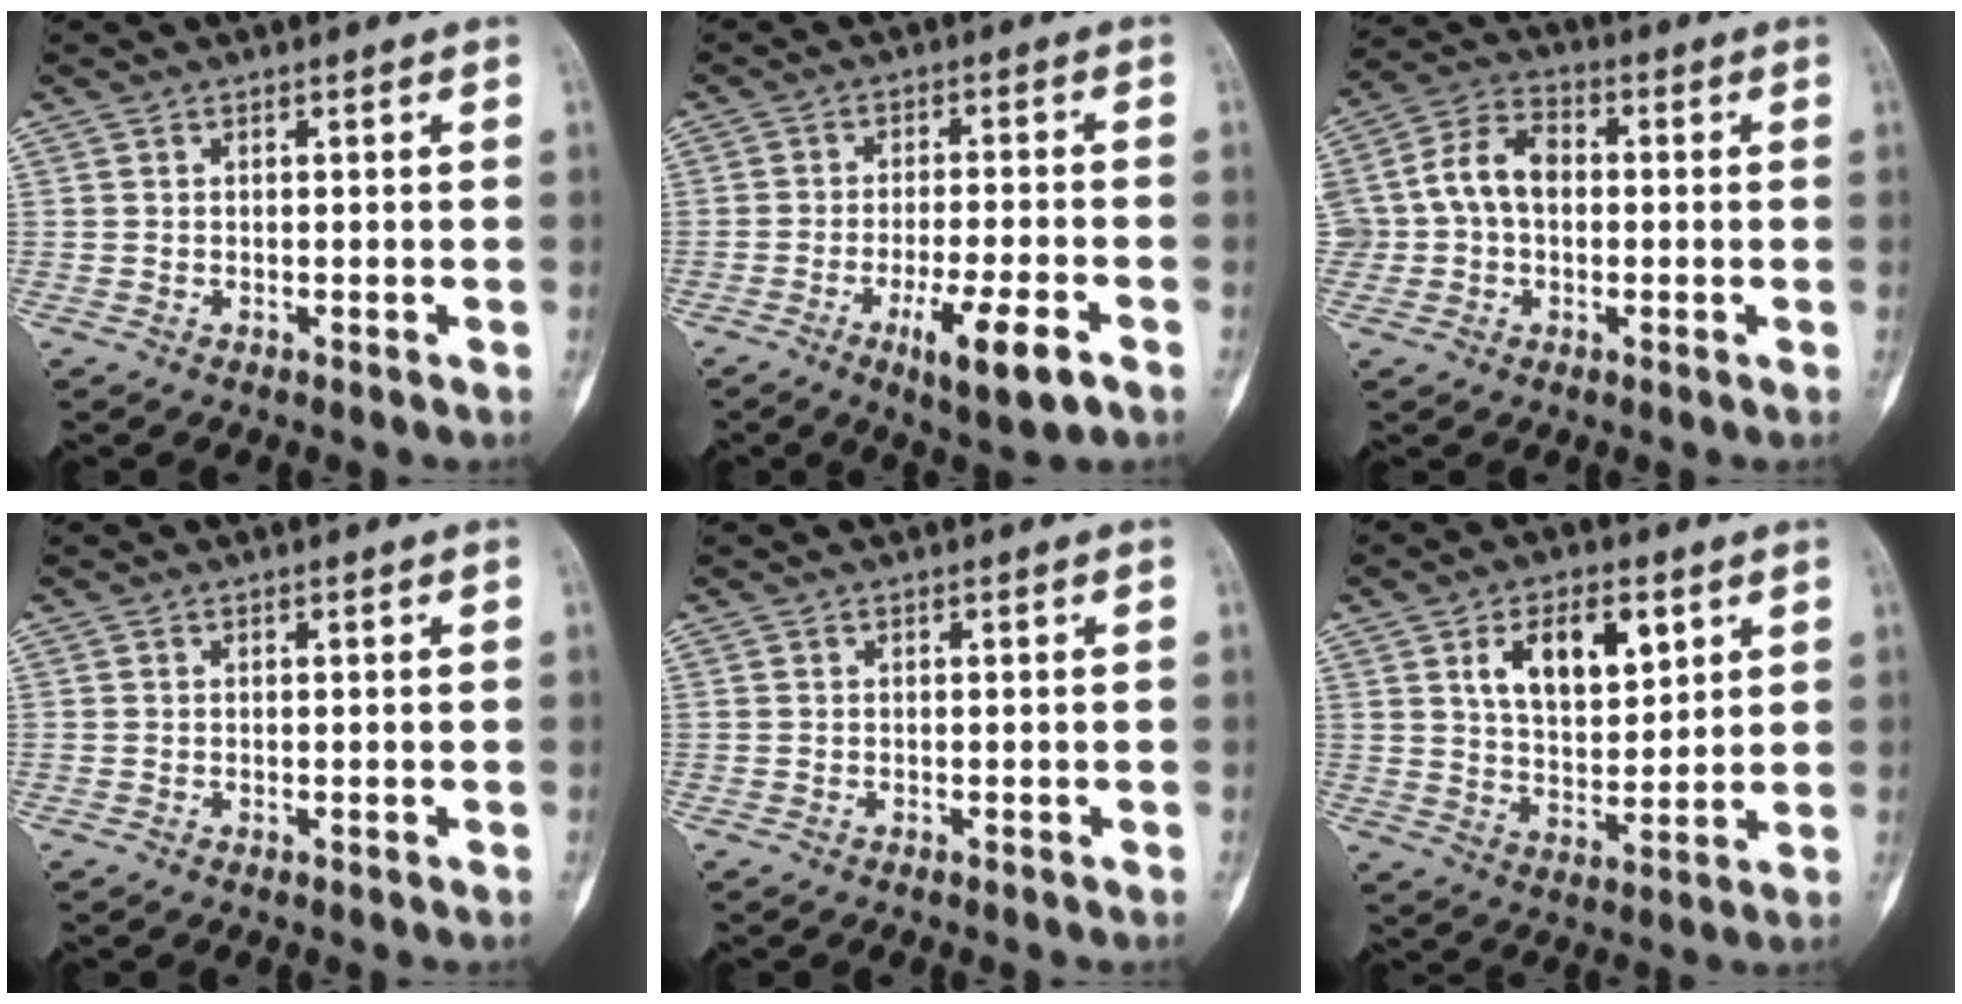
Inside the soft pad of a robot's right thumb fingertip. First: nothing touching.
{"total": 10.0, "force": [-4.8, 2.1, 8.5], "torque": [-0.147, 0.008, -0.070]}
{"total": 10.6, "force": [0.2, 8.0, 7.0], "torque": [-0.119, 0.037, -0.002]}
{"total": 0.0}
{"total": 0.0}
{"total": 11.9, "force": [5.0, 6.4, 8.6], "torque": [-0.111, -0.021, 0.091]}